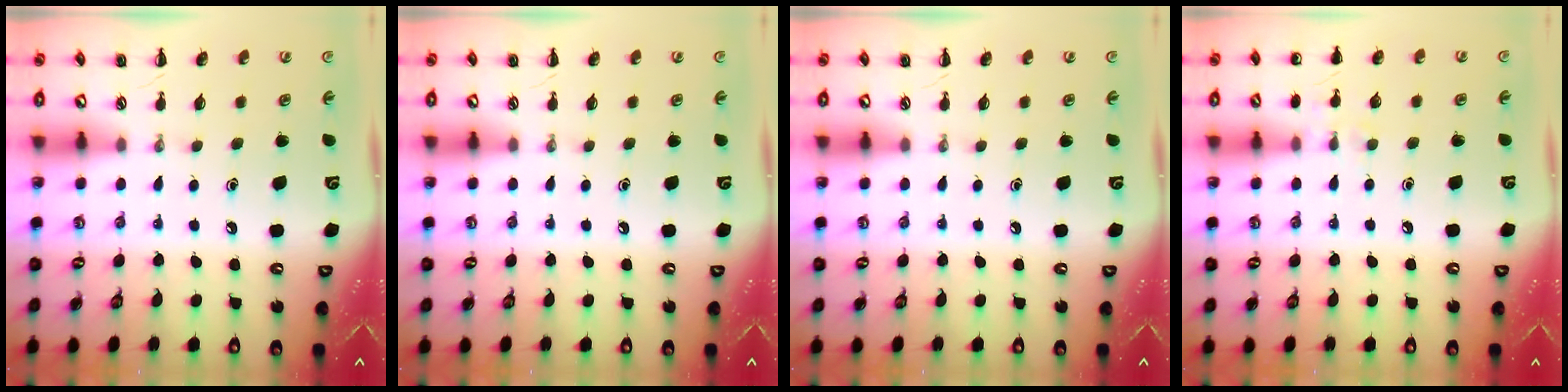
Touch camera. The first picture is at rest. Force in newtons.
{"total": 0.0}
{"total": 0.0}
{"total": 5.9, "press": 5.5, "slide": 1.9}